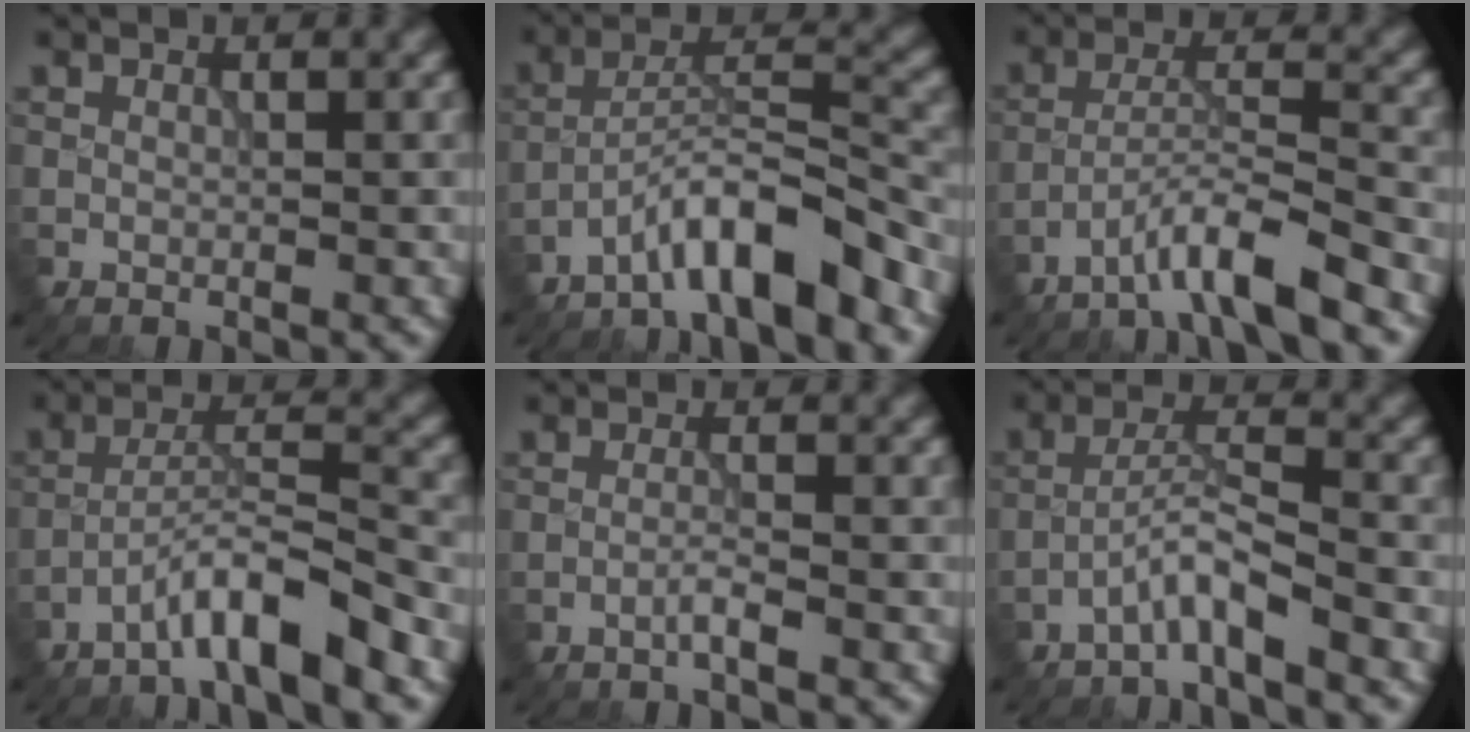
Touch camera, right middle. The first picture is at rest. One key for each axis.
{"total": 6.8, "fx": -4.9, "fy": 1.2, "fz": 4.5, "tx": -0.076, "ty": 0.016, "tz": -0.088}
{"total": 5.0, "fx": -3.7, "fy": 0.2, "fz": 3.3, "tx": -0.060, "ty": 0.014, "tz": -0.075}
{"total": 5.5, "fx": -3.8, "fy": 0.4, "fz": 3.9, "tx": -0.065, "ty": 0.019, "tz": -0.073}
{"total": 1.4, "fx": -0.8, "fy": 0.0, "fz": 1.1, "tx": -0.020, "ty": 0.007, "tz": -0.020}
{"total": 3.2, "fx": -2.4, "fy": 0.1, "fz": 2.1, "tx": -0.043, "ty": 0.017, "tz": -0.053}